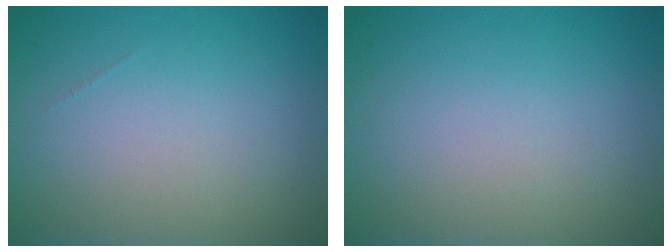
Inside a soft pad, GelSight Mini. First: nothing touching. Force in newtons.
{"total": 0.0}